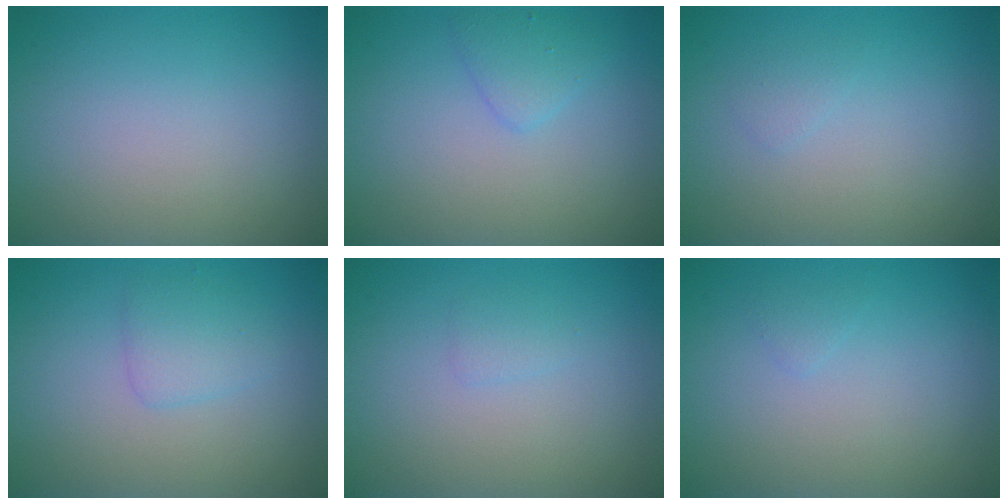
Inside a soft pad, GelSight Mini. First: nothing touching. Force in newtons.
{"total": 1.7, "press": 1.6, "slide": 0.1}
{"total": 0.7, "press": 0.7, "slide": 0.1}
{"total": 1.9, "press": 1.9, "slide": 0.1}
{"total": 0.7, "press": 0.7, "slide": 0.1}
{"total": 0.5, "press": 0.5, "slide": 0.1}